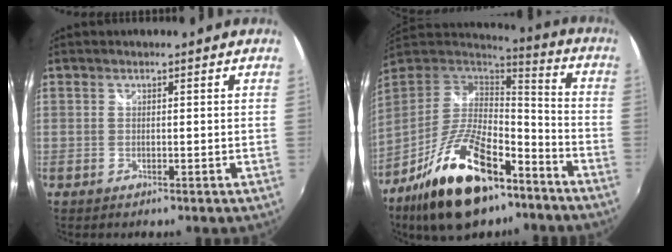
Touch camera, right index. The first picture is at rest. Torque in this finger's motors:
{"motor_torque": [0.69, -0.65, 1.05, 0.21]}